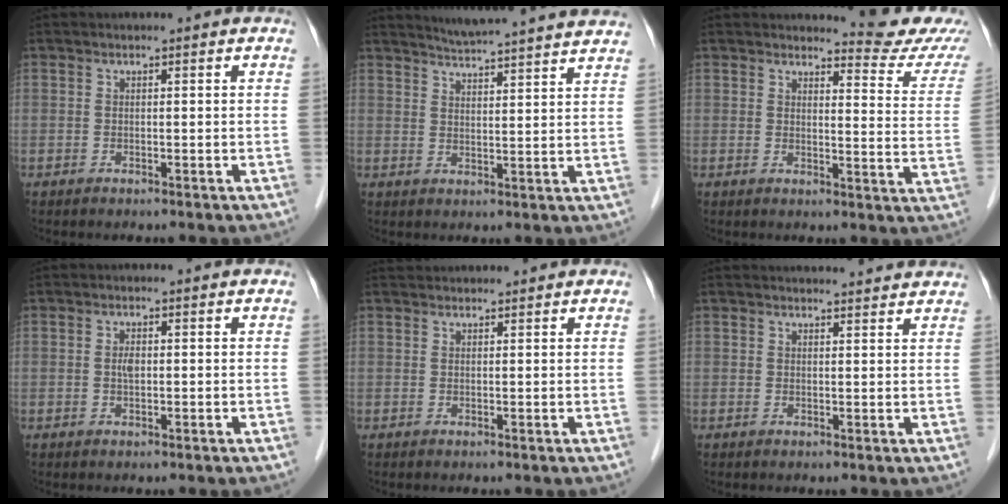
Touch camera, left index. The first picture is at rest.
{"total": 16.1, "force": [15.1, 0.0, 5.6], "torque": [-0.092, -0.010, 0.194]}
{"total": 9.4, "force": [9.3, 0.4, 1.2], "torque": [-0.003, -0.061, 0.089]}
{"total": 1.4, "force": [-0.2, 0.7, 1.2], "torque": [-0.024, -0.002, -0.003]}
{"total": 2.6, "force": [2.6, 0.3, 0.2], "torque": [-0.002, 0.029, 0.046]}
{"total": 7.8, "force": [7.6, 0.9, 1.7], "torque": [-0.014, 0.015, 0.076]}